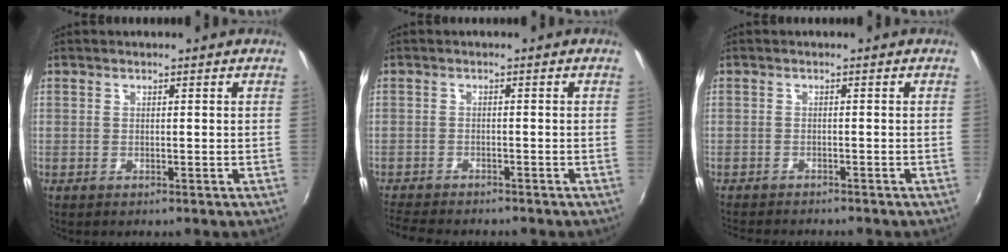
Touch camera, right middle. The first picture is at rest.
{"total": 7.0, "force": [-6.5, 1.2, 2.4], "torque": [-0.070, -0.022, -0.109]}
{"total": 5.0, "force": [-4.6, 0.7, 1.6], "torque": [-0.043, -0.016, -0.074]}